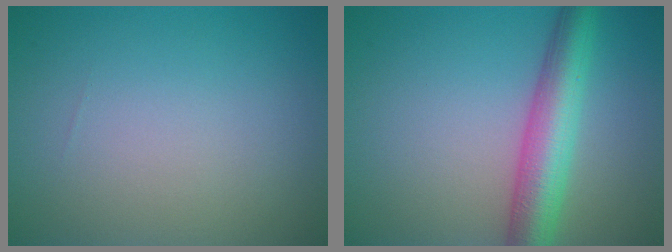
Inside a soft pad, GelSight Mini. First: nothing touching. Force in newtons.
{"total": 6.0, "press": 6.0, "slide": 0.1}